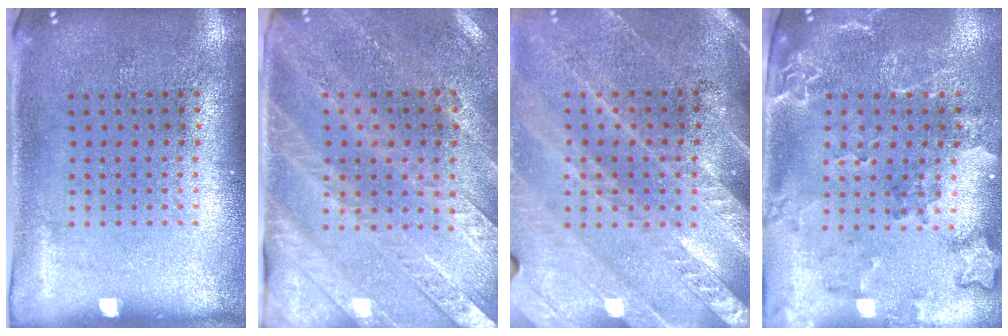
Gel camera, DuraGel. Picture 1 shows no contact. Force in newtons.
{"total": 3.0, "press": 2.7, "slide": 1.4}
{"total": 2.9, "press": 2.6, "slide": 1.4}
{"total": 2.2, "press": 1.9, "slide": 1.1}